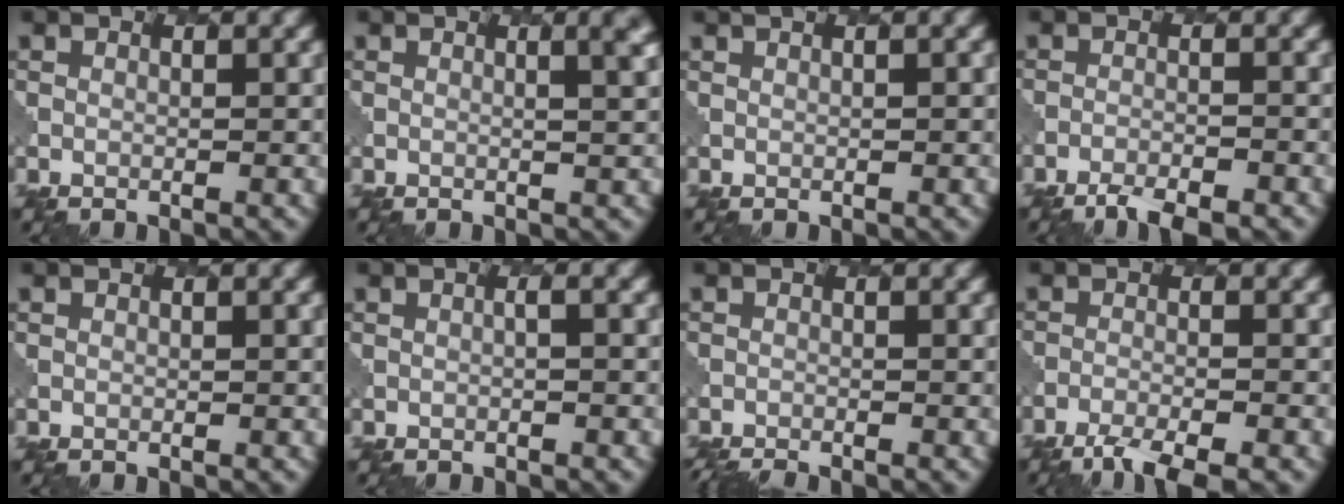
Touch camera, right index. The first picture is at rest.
{"total": 3.2, "force": [0.8, 1.2, 2.9], "torque": [-0.015, 0.006, 0.003]}
{"total": 1.6, "force": [0.8, 0.5, 1.3], "torque": [-0.015, -0.002, 0.006]}
{"total": 3.3, "force": [-2.8, 0.6, 1.6], "torque": [-0.028, -0.007, -0.052]}
{"total": 0.0}
{"total": 0.8, "force": [-0.1, 0.1, 0.8], "torque": [-0.006, 0.005, -0.005]}
{"total": 2.8, "force": [-2.7, 0.3, 0.6], "torque": [-0.014, -0.011, -0.042]}
{"total": 4.1, "force": [-3.2, 0.7, 2.5], "torque": [-0.045, -0.008, -0.064]}